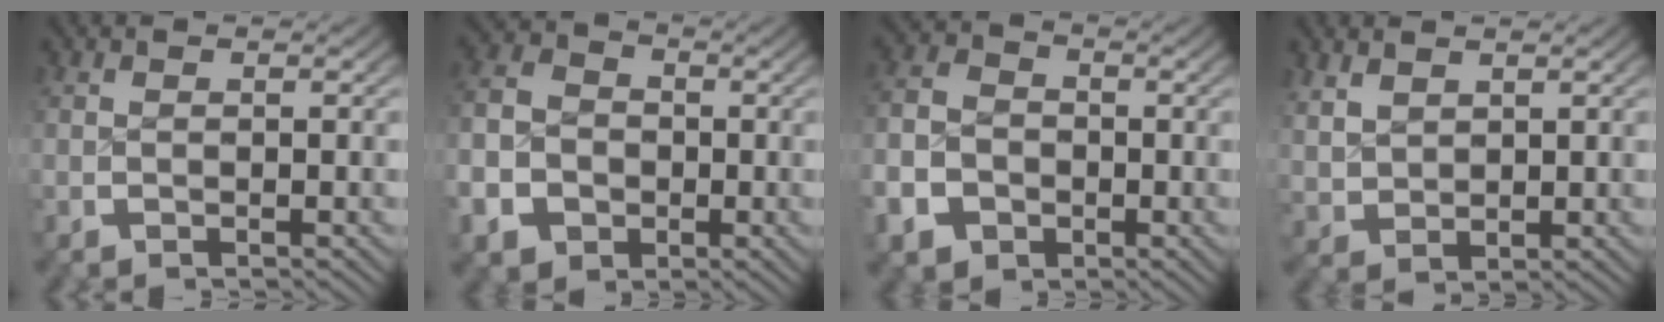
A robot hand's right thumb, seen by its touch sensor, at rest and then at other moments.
{"total": 10.3, "force": [-1.9, 8.9, 4.7], "torque": [-0.117, -0.036, -0.027]}
{"total": 8.4, "force": [-2.2, 7.2, 3.8], "torque": [-0.096, -0.032, -0.029]}
{"total": 2.5, "force": [1.6, 1.6, 1.2], "torque": [-0.026, -0.007, 0.045]}